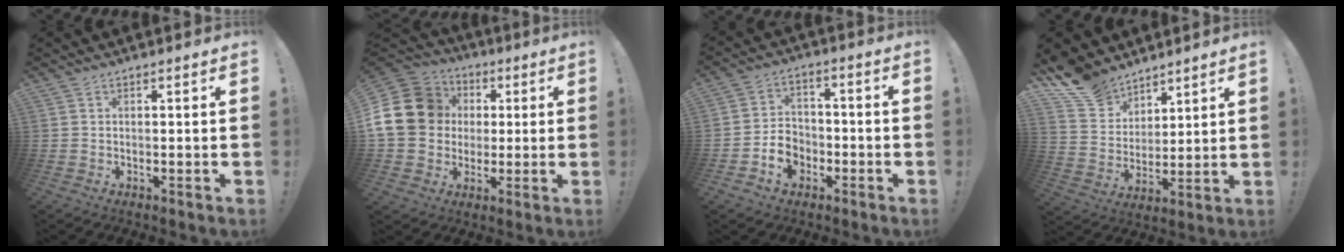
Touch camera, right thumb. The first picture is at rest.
{"total": 19.9, "force": [2.7, 17.2, 9.7], "torque": [-0.172, 0.000, 0.073]}
{"total": 8.8, "force": [-4.1, 6.9, 3.7], "torque": [-0.050, 0.026, -0.072]}
{"total": 13.0, "force": [10.3, 7.3, 3.1], "torque": [-0.075, -0.074, 0.202]}